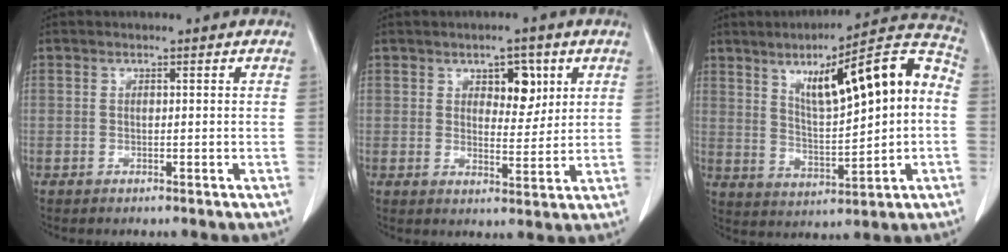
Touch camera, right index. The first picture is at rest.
{"total": 5.2, "force": [2.3, 2.7, 3.8], "torque": [-0.049, 0.003, 0.036]}
{"total": 16.3, "force": [3.2, 3.1, 15.7], "torque": [-0.228, 0.038, 0.054]}